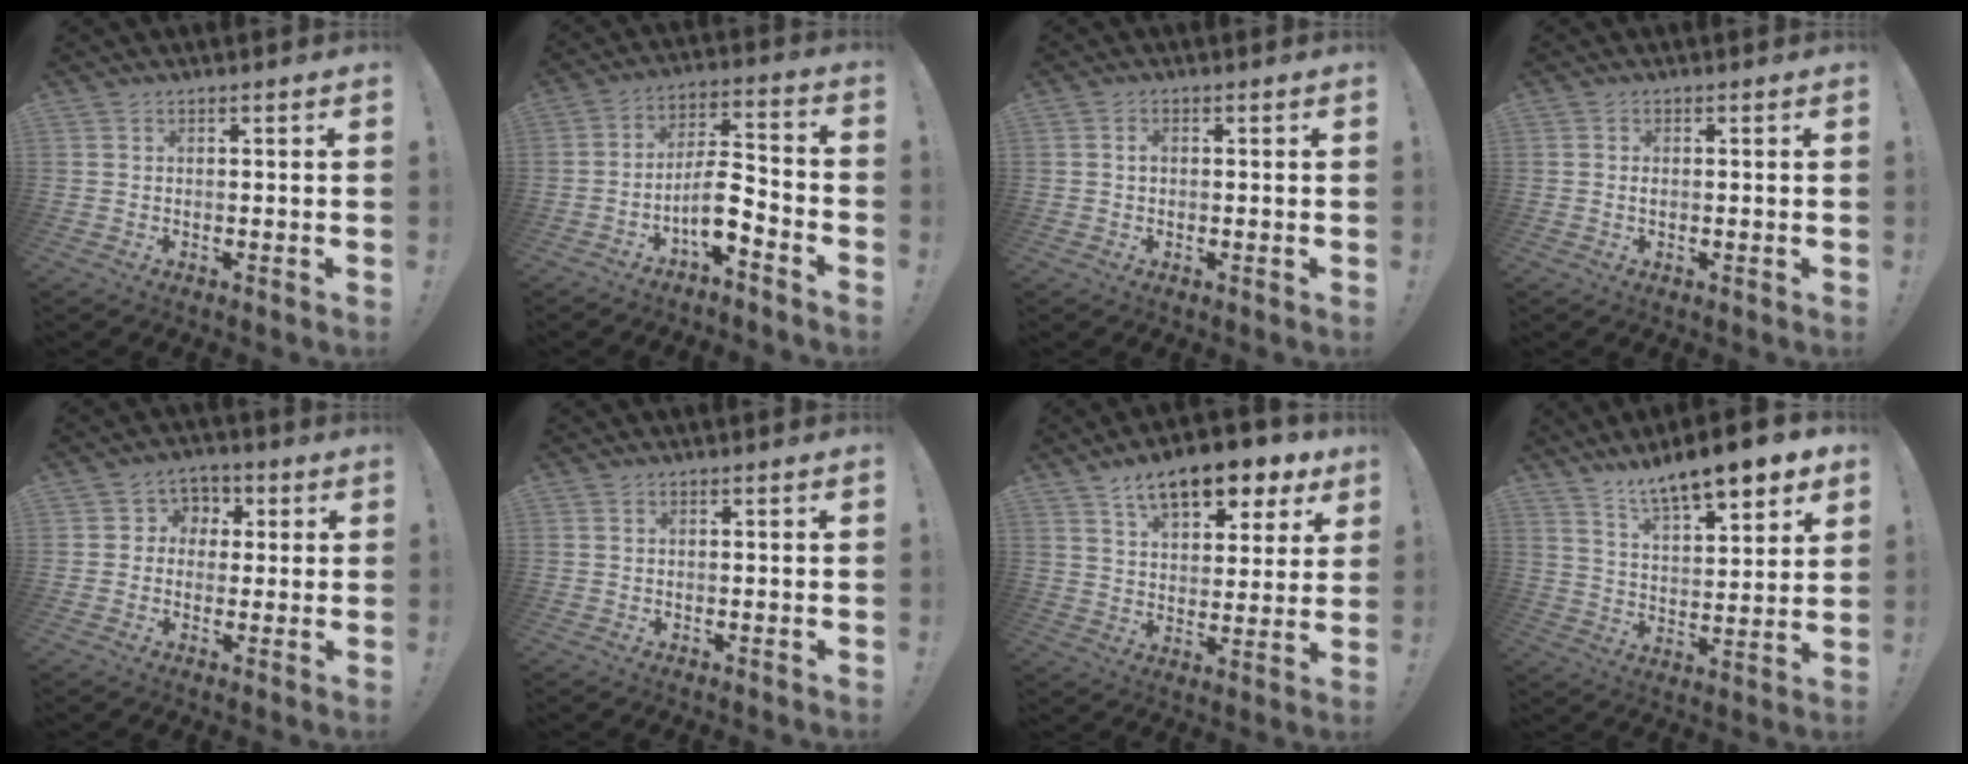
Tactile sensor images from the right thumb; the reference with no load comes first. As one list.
[{"total": 10.2, "force": [-4.8, 3.7, 8.2], "torque": [-0.154, 0.020, -0.085]}, {"total": 1.2, "force": [0.2, 0.8, 0.8], "torque": [-0.013, 0.003, 0.003]}, {"total": 0.7, "force": [0.0, 0.4, 0.6], "torque": [-0.016, 0.004, 0.000]}, {"total": 5.2, "force": [-0.5, 5.0, 1.4], "torque": [-0.014, 0.011, -0.009]}, {"total": 0.0}, {"total": 13.8, "force": [8.8, 6.3, 8.5], "torque": [-0.128, -0.049, 0.150]}, {"total": 11.6, "force": [9.7, 2.7, 5.9], "torque": [-0.101, -0.071, 0.167]}]